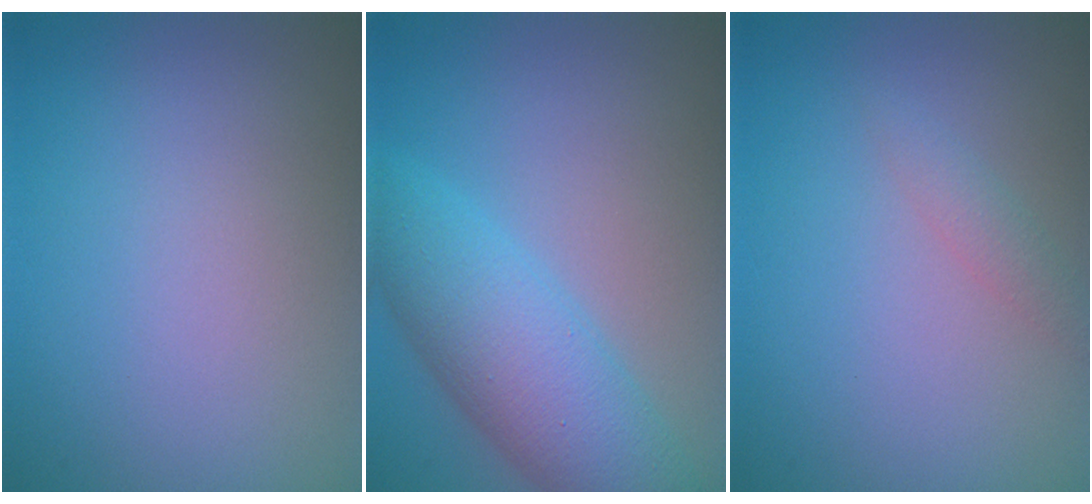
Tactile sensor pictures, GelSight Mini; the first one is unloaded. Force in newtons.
{"total": 7.1, "press": 7.1, "slide": 0.2}
{"total": 1.2, "press": 1.2, "slide": 0.1}